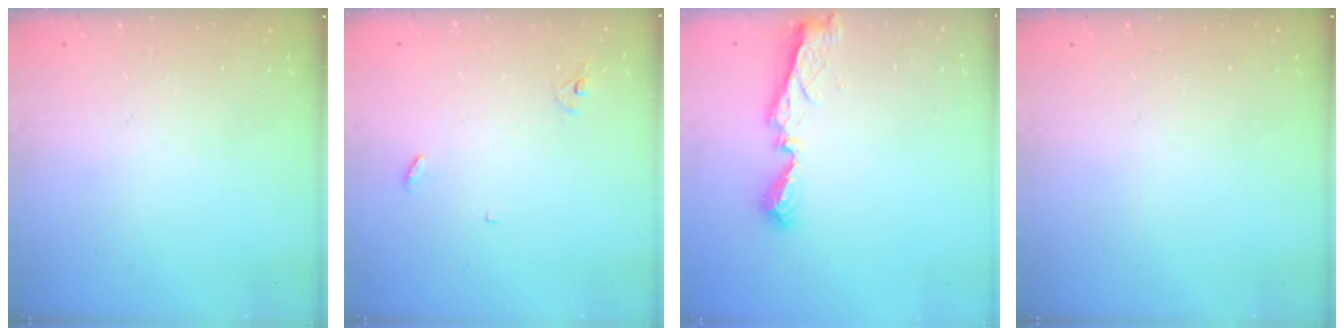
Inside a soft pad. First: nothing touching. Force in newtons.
{"total": 3.2, "press": 3.2, "slide": 0.2}
{"total": 7.8, "press": 7.8, "slide": 0.5}
{"total": 0.0}